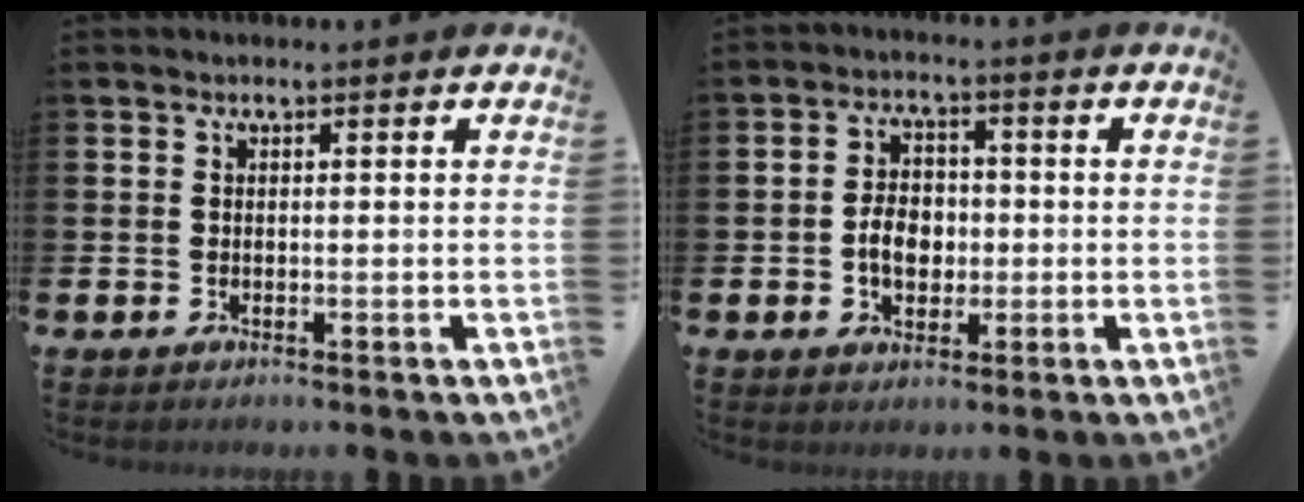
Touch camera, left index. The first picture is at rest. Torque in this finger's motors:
{"motor_torque": [0.70, 0.38, 0.16, 0.13]}